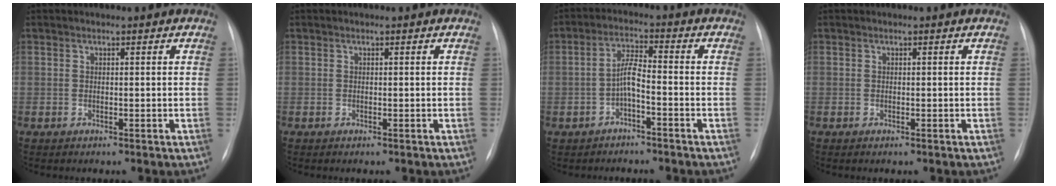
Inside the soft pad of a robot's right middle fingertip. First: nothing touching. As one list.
[{"total": 0.0}, {"total": 3.7, "force": [-1.5, 0.8, 3.3], "torque": [-0.070, 0.016, -0.029]}, {"total": 0.0}]